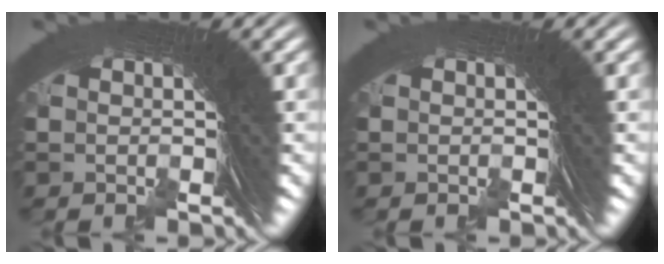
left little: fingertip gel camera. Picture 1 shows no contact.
{"total": 0.0}